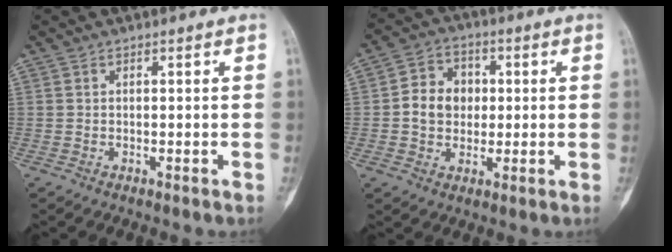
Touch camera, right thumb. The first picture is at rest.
{"total": 7.6, "force": [0.2, 6.5, 3.8], "torque": [-0.025, 0.013, -0.005]}